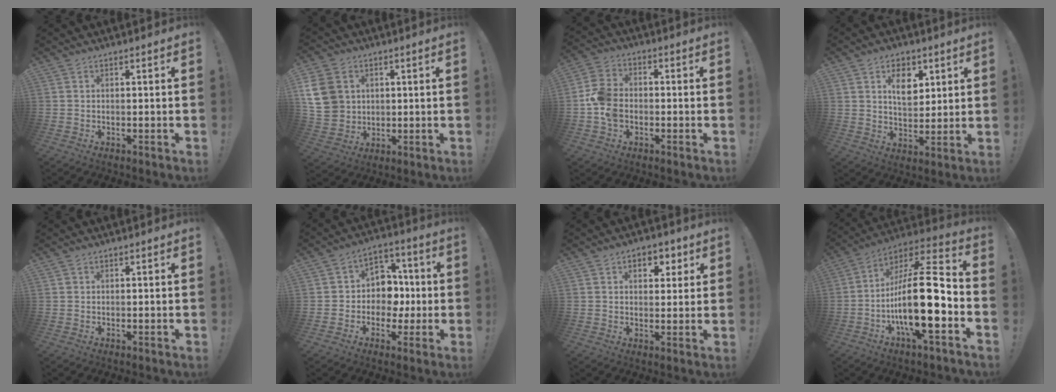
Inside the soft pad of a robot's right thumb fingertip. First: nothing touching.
{"total": 12.1, "force": [3.1, 10.2, 5.5], "torque": [-0.101, -0.011, 0.064]}
{"total": 9.5, "force": [-2.8, 6.9, 5.8], "torque": [-0.126, 0.020, -0.046]}
{"total": 9.5, "force": [4.6, 6.3, 5.5], "torque": [-0.073, -0.016, 0.083]}
{"total": 0.6, "force": [0.3, 0.5, -0.1], "torque": [-0.003, 0.003, 0.007]}
{"total": 10.0, "force": [-0.6, 9.0, 4.2], "torque": [-0.052, 0.011, 0.002]}
{"total": 6.0, "force": [2.5, 4.4, 3.2], "torque": [-0.033, -0.004, 0.041]}
{"total": 23.8, "force": [-5.4, 7.5, 21.9], "torque": [-0.377, 0.021, -0.090]}